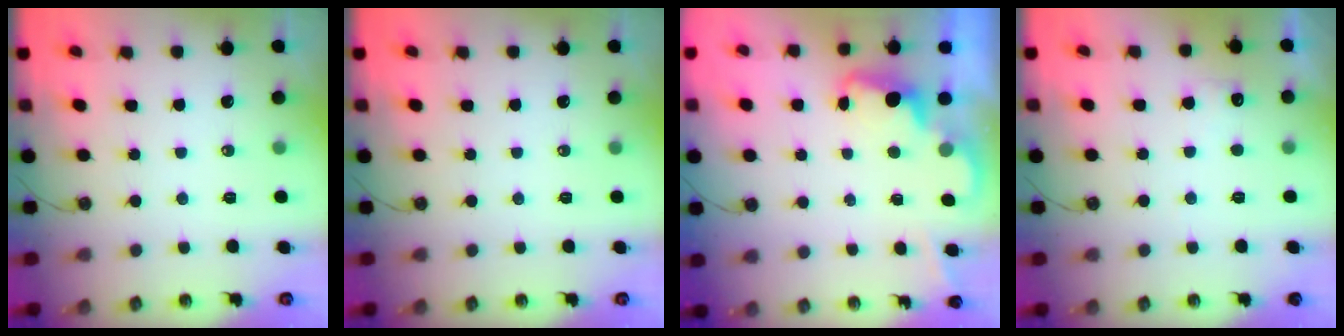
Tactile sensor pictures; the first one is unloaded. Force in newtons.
{"total": 0.0}
{"total": 2.3, "press": 2.2, "slide": 0.5}
{"total": 5.6, "press": 5.5, "slide": 1.3}